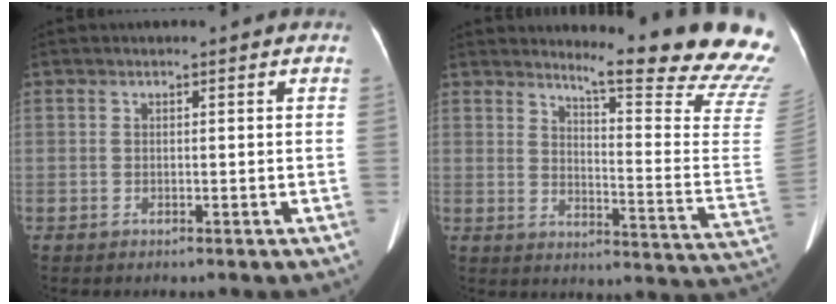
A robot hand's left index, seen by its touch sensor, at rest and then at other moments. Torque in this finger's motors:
{"motor_torque": [1.40, -0.74, 0.08, 0.00]}